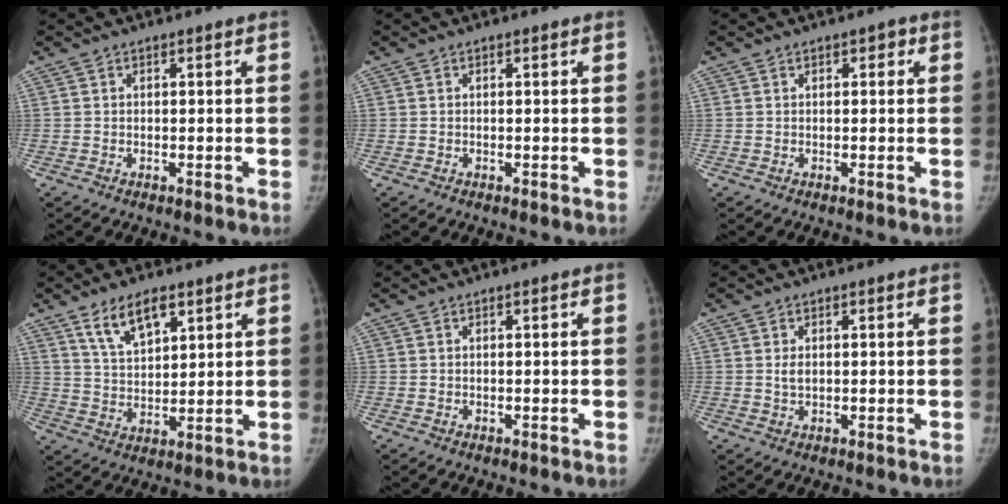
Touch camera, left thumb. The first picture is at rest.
{"total": 0.0}
{"total": 1.2, "force": [0.5, 0.8, 0.8], "torque": [0.003, 0.002, 0.003]}
{"total": 8.9, "force": [5.4, 4.1, 5.8], "torque": [-0.084, -0.027, 0.104]}
{"total": 0.0}
{"total": 1.7, "force": [0.3, 1.1, 1.3], "torque": [-0.021, -0.003, 0.007]}